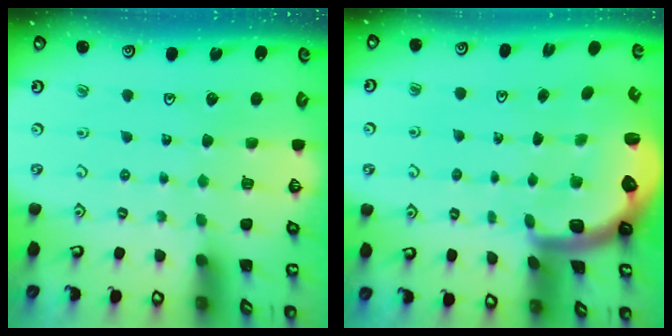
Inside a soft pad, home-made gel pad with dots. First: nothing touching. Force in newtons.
{"total": 2.8, "press": 2.5, "slide": 1.4}